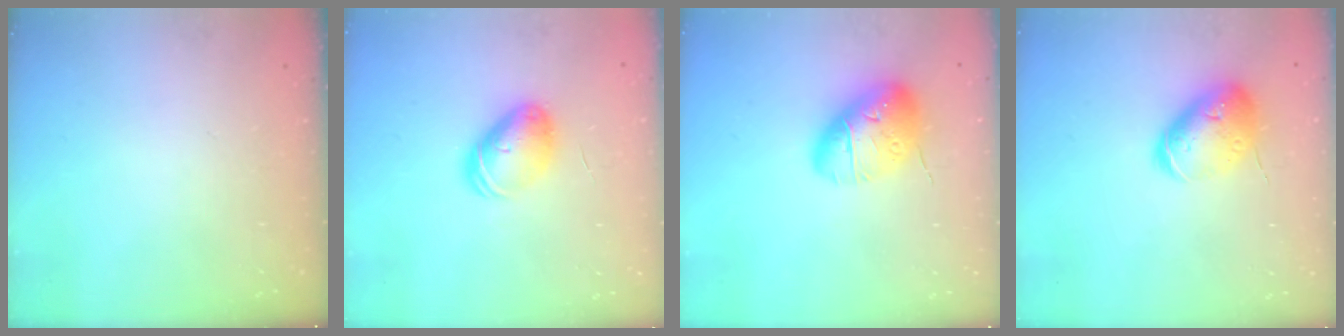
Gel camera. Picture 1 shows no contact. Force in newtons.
{"total": 8.1, "press": 8.1, "slide": 0.7}
{"total": 16.2, "press": 16.0, "slide": 3.0}
{"total": 15.2, "press": 15.1, "slide": 1.7}